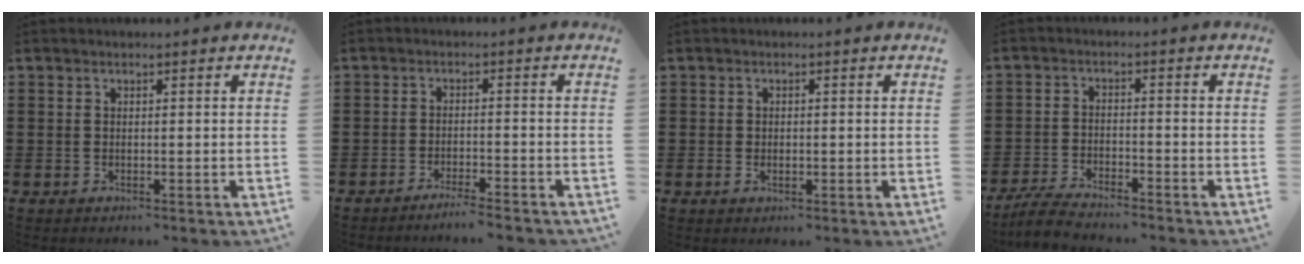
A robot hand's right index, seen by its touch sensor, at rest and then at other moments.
{"total": 2.7, "force": [-2.6, -0.3, 0.6], "torque": [-0.012, -0.001, -0.052]}
{"total": 1.0, "force": [-0.1, 0.7, 0.7], "torque": [-0.015, 0.004, -0.003]}
{"total": 4.3, "force": [-4.2, 0.3, 1.0], "torque": [-0.033, -0.003, -0.089]}